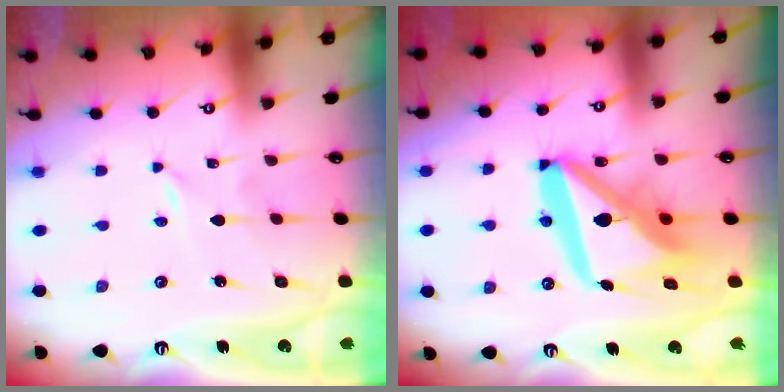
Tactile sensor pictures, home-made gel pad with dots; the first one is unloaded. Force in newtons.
{"total": 17.9, "press": 17.8, "slide": 2.0}